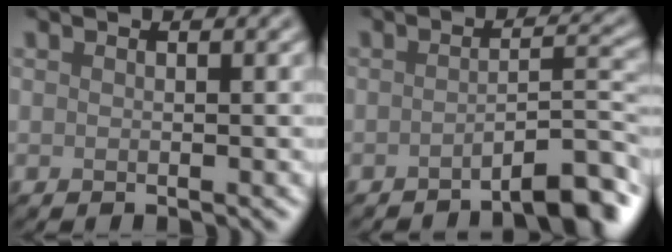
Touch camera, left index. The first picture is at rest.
{"total": 4.9, "force": [-3.2, 0.9, 3.6], "torque": [-0.042, 0.014, -0.051]}